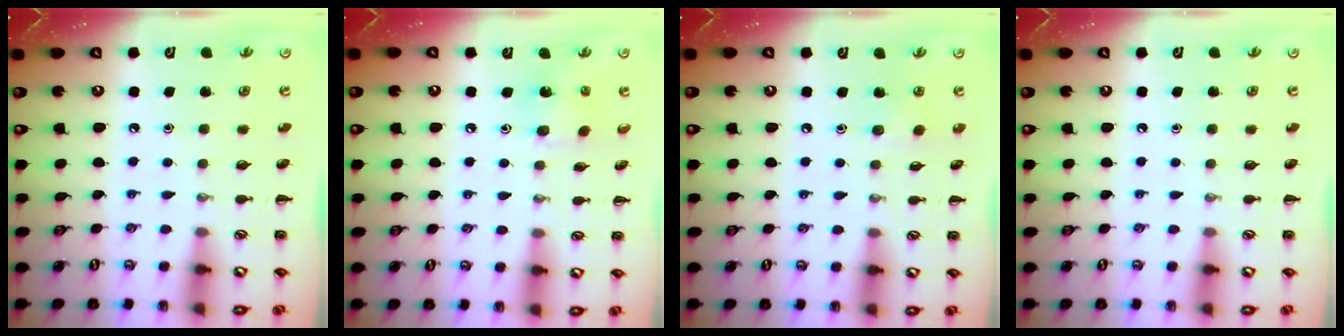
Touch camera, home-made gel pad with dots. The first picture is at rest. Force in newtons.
{"total": 2.3, "press": 2.2, "slide": 0.5}
{"total": 5.0, "press": 4.7, "slide": 1.7}
{"total": 0.0}